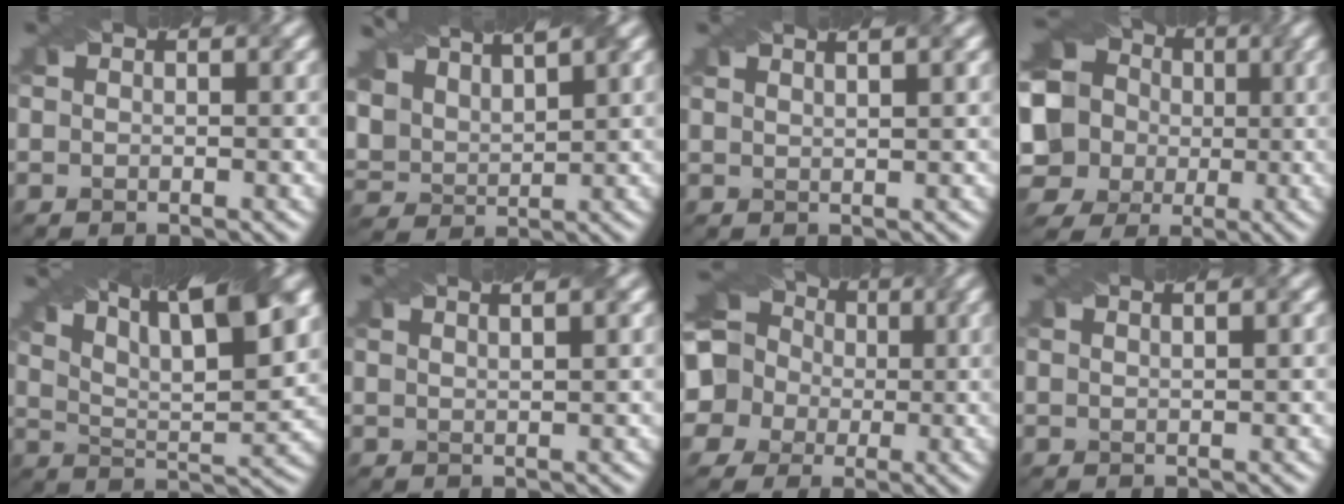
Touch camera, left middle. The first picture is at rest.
{"total": 8.2, "force": [6.2, 3.7, 3.8], "torque": [-0.118, 0.030, 0.106]}
{"total": 3.5, "force": [2.4, 1.4, 2.1], "torque": [0.002, 0.031, -0.003]}
{"total": 13.6, "force": [0.8, 12.6, 5.1], "torque": [-0.138, 0.023, -0.029]}
{"total": 14.2, "force": [10.2, 4.2, 8.9], "torque": [-0.140, 0.036, 0.129]}
{"total": 4.2, "force": [2.9, 1.6, 2.6], "torque": [-0.007, 0.037, 0.005]}
{"total": 12.5, "force": [2.7, 11.2, 5.0], "torque": [-0.123, 0.029, 0.000]}
{"total": 2.0, "force": [1.5, 0.7, 1.2], "torque": [0.004, 0.007, -0.007]}